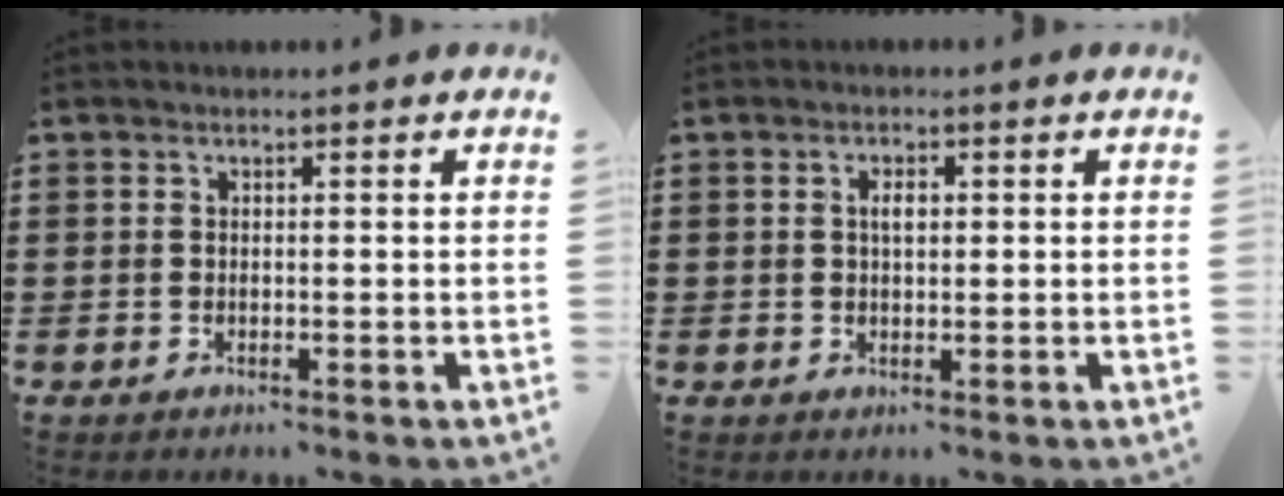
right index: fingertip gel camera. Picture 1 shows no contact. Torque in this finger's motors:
{"motor_torque": [0.31, 0.20, 0.20, 0.03]}